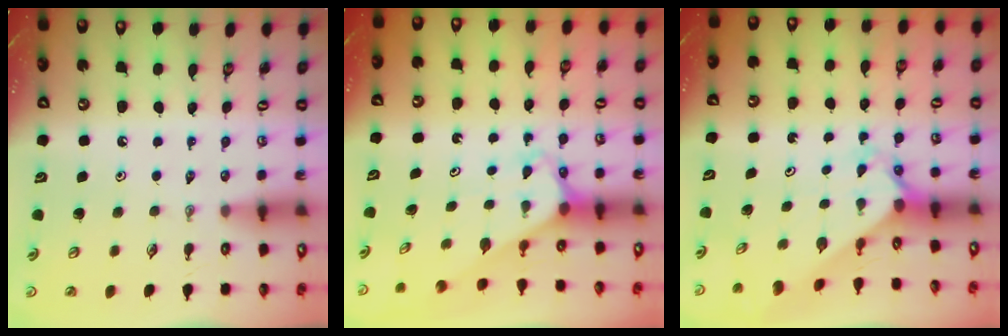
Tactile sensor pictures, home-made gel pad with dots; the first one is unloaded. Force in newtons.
{"total": 2.8, "press": 2.8, "slide": 0.2}
{"total": 2.4, "press": 2.4, "slide": 0.2}